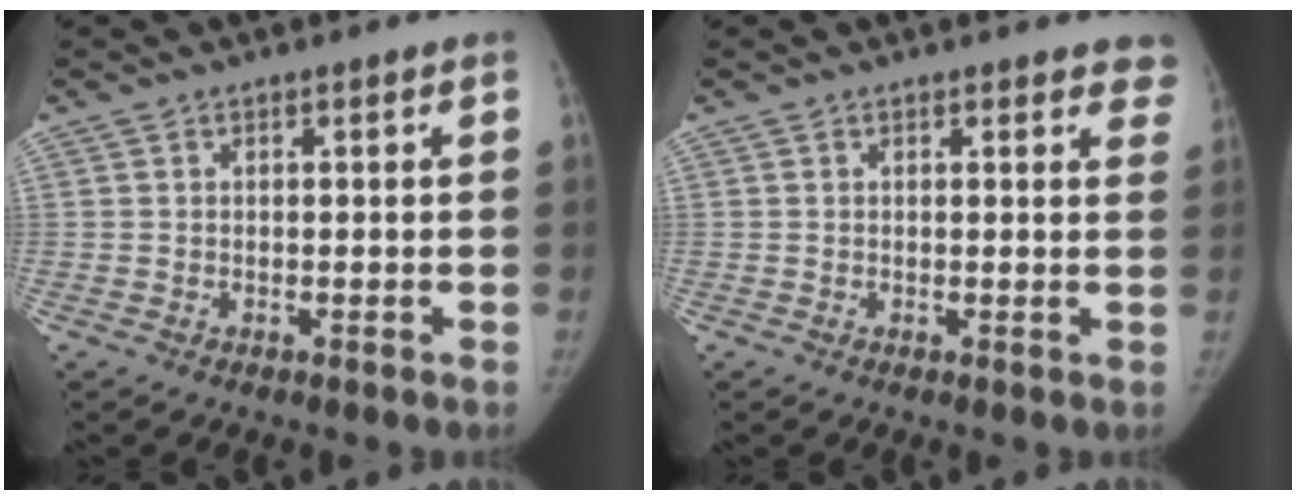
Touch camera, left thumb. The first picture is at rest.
{"total": 4.2, "force": [3.5, 1.6, 1.6], "torque": [0.015, -0.012, 0.025]}